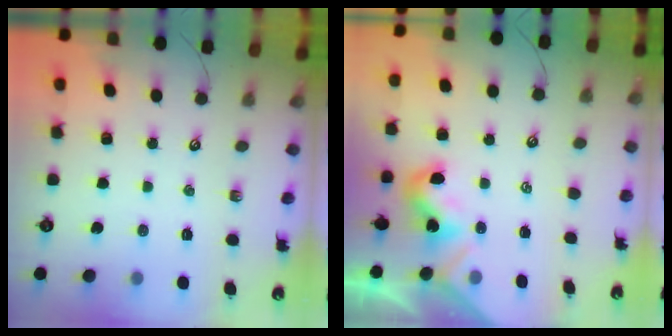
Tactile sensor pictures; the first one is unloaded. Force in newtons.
{"total": 1.8, "press": 1.8, "slide": 0.5}